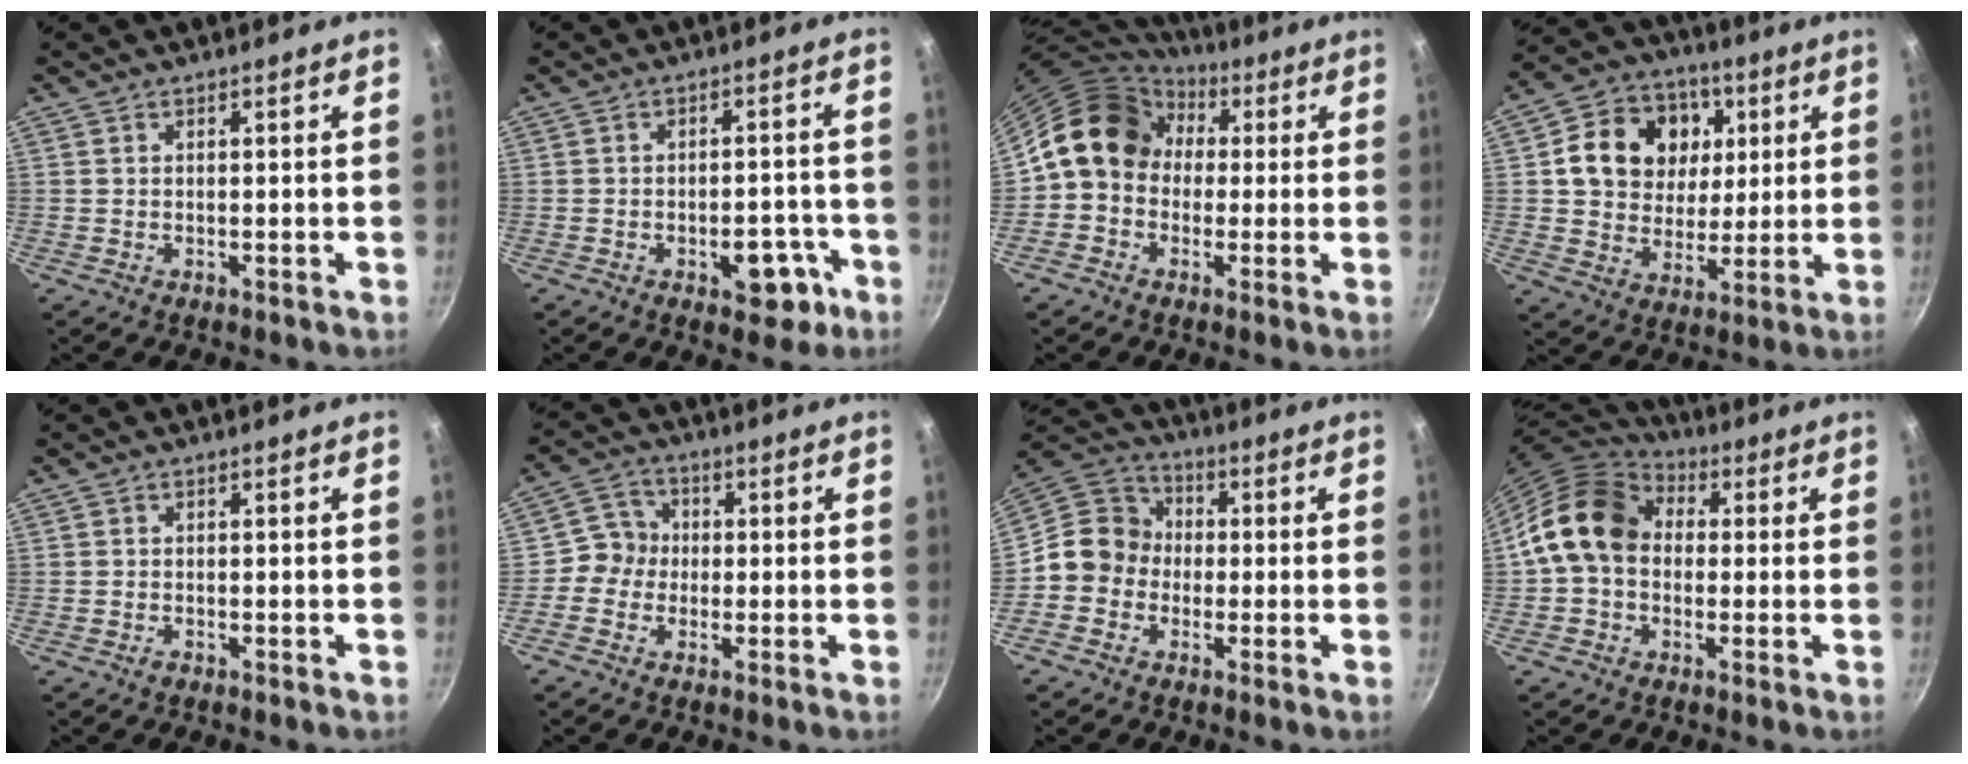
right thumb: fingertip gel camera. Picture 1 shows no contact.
{"total": 7.5, "force": [-3.4, 4.3, 5.2], "torque": [-0.038, 0.026, -0.034]}
{"total": 12.8, "force": [2.1, 10.8, 6.7], "torque": [-0.078, 0.029, 0.012]}
{"total": 16.4, "force": [4.1, 13.5, 8.4], "torque": [-0.119, 0.003, 0.066]}
{"total": 0.9, "force": [-0.6, 0.6, 0.4], "torque": [-0.008, 0.004, -0.013]}
{"total": 5.1, "force": [-0.7, 4.9, 1.4], "torque": [0.007, 0.016, -0.030]}
{"total": 9.7, "force": [-1.5, 8.9, 3.5], "torque": [-0.027, 0.032, -0.053]}
{"total": 13.8, "force": [1.1, 10.7, 8.6], "torque": [-0.127, 0.027, 0.002]}